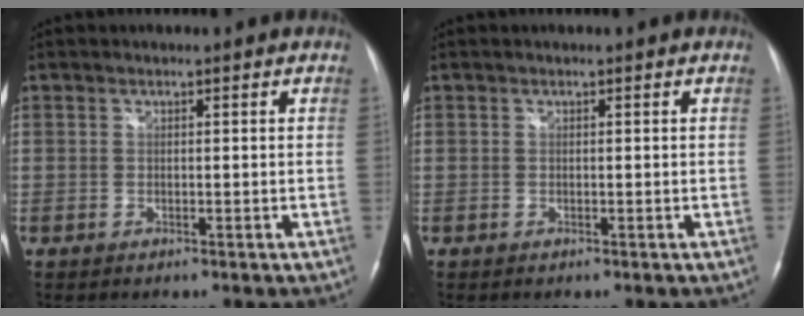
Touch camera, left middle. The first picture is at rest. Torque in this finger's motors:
{"motor_torque": [0.01, 0.00, -0.02, 0.00]}